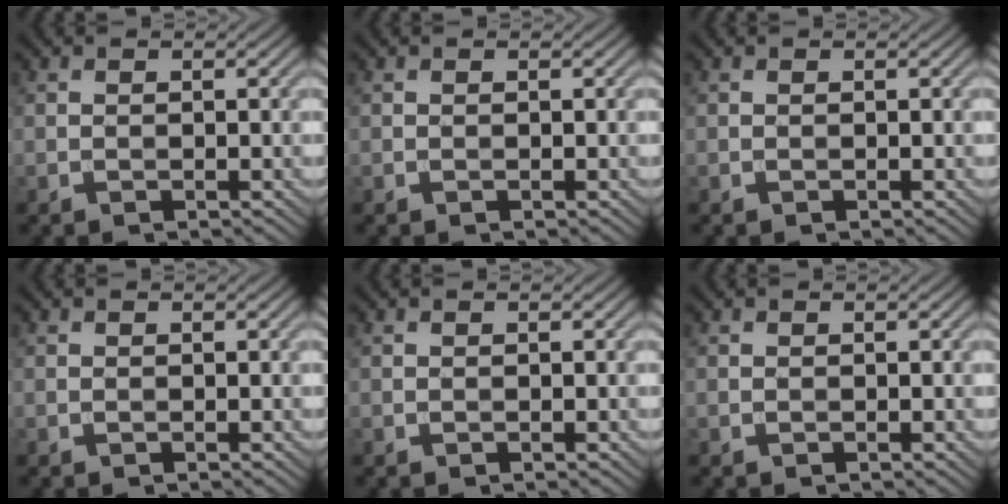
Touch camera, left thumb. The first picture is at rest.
{"total": 0.0}
{"total": 0.0}
{"total": 0.0}
{"total": 0.0}
{"total": 0.0}